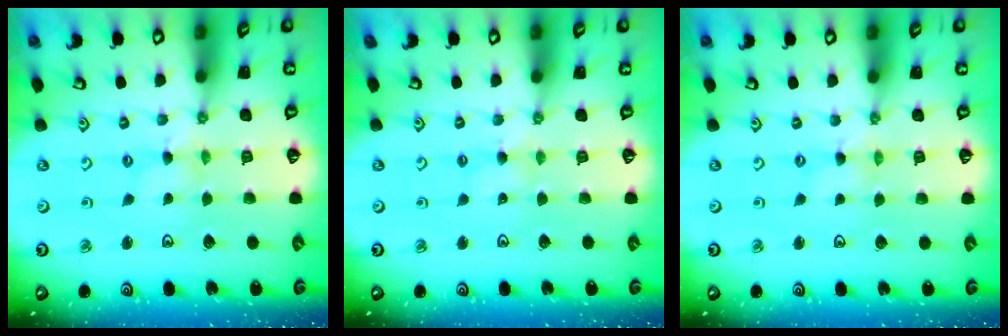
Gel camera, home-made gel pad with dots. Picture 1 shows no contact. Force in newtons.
{"total": 2.2, "press": 2.1, "slide": 0.4}
{"total": 1.1, "press": 1.1, "slide": 0.2}